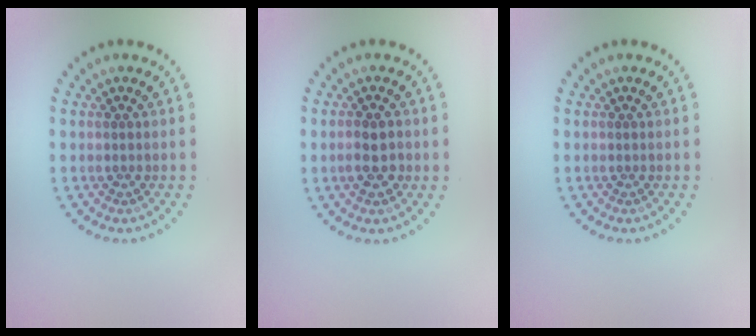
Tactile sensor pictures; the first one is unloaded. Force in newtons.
{"total": 2.4, "press": 2.4, "slide": 0.5}
{"total": 0.0}